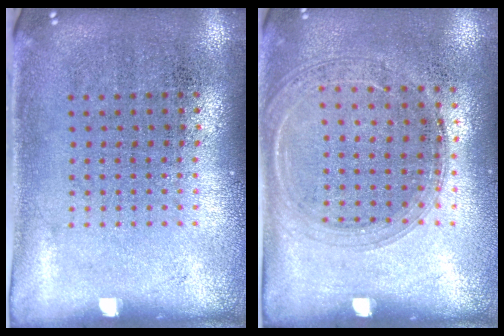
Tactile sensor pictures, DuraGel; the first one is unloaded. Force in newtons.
{"total": 1.5, "press": 1.4, "slide": 0.3}